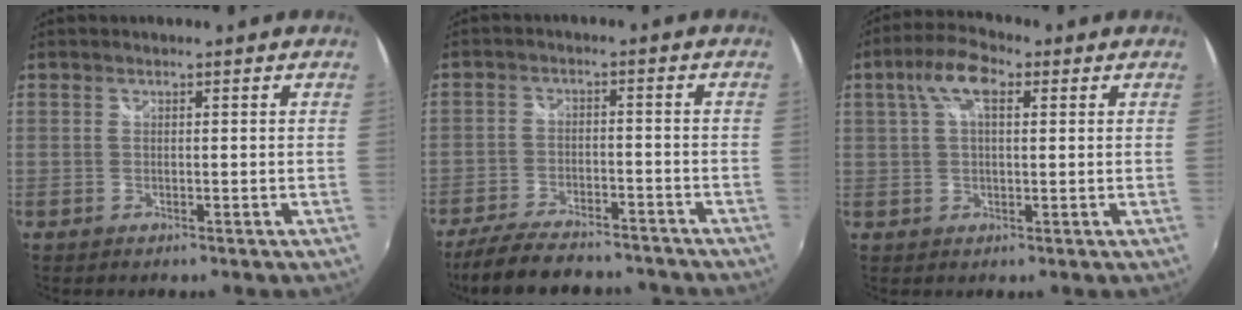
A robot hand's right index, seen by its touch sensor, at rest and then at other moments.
{"total": 17.5, "force": [-14.7, 5.4, 7.8], "torque": [-0.167, -0.020, -0.216]}
{"total": 7.4, "force": [2.8, 3.2, 6.1], "torque": [-0.118, 0.023, 0.048]}